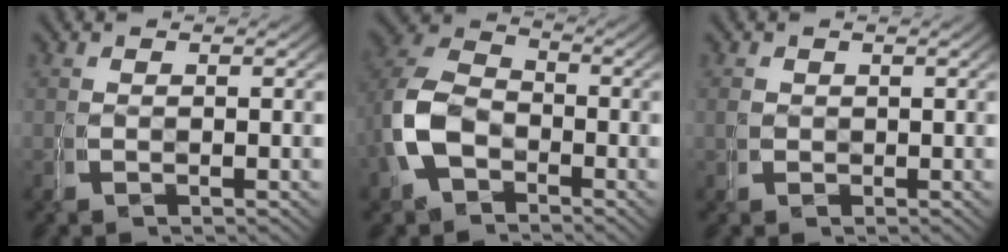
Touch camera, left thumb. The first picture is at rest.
{"total": 6.1, "force": [-0.8, 5.3, 2.9], "torque": [-0.074, -0.010, -0.020]}
{"total": 1.1, "force": [0.1, 0.8, -0.7], "torque": [0.012, -0.002, 0.002]}